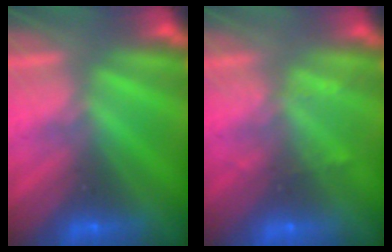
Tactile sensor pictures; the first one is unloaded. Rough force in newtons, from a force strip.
{"total": 2.3}